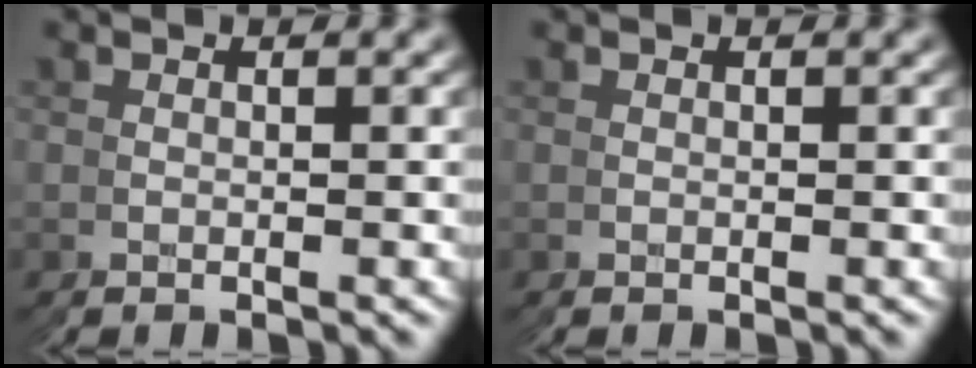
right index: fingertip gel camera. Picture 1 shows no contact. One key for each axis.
{"total": 0.0}